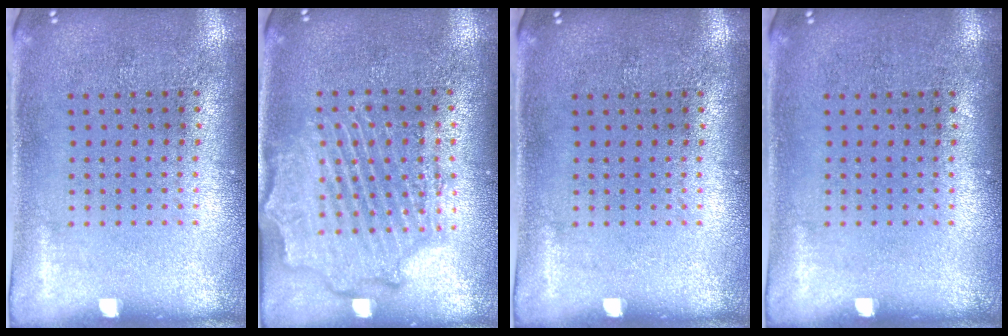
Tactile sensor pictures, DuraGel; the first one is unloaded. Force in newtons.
{"total": 2.1, "press": 2.1, "slide": 0.5}
{"total": 0.0}
{"total": 0.0}